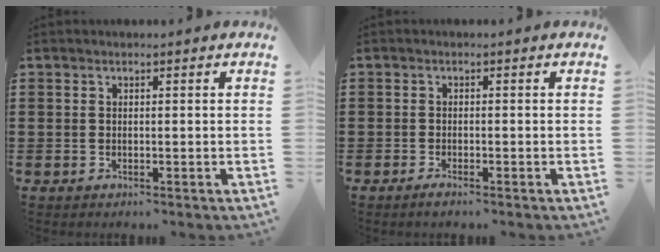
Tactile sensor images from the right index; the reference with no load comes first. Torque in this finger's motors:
{"motor_torque": [-0.10, 1.19, -0.37, -0.01]}